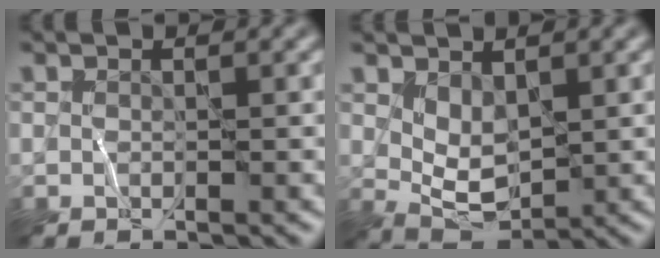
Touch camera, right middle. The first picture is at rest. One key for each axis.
{"total": 3.0, "fx": 1.3, "fy": 1.6, "fz": 2.2, "tx": -0.045, "ty": -0.008, "tz": 0.030}